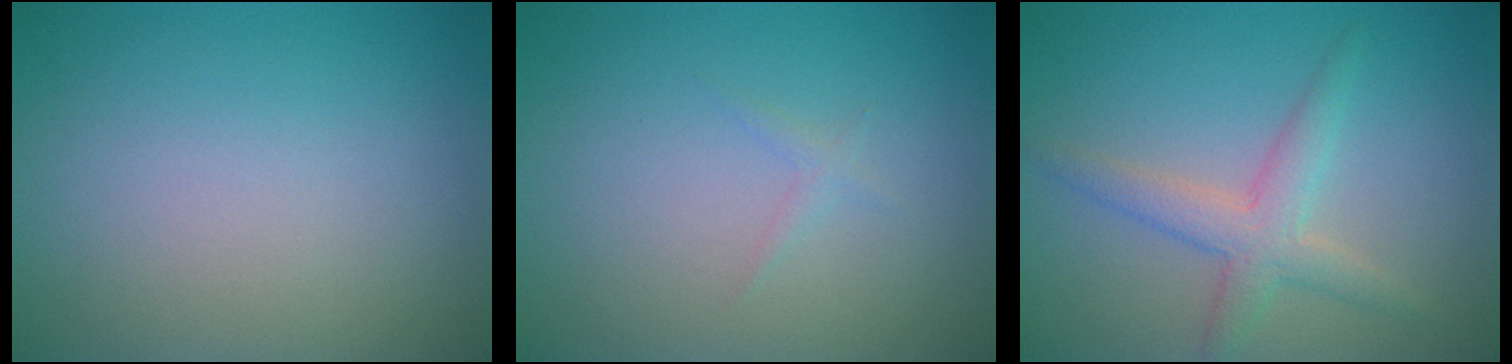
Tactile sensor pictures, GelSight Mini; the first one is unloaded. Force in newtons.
{"total": 0.6, "press": 0.6, "slide": 0.0}
{"total": 3.2, "press": 3.2, "slide": 0.2}